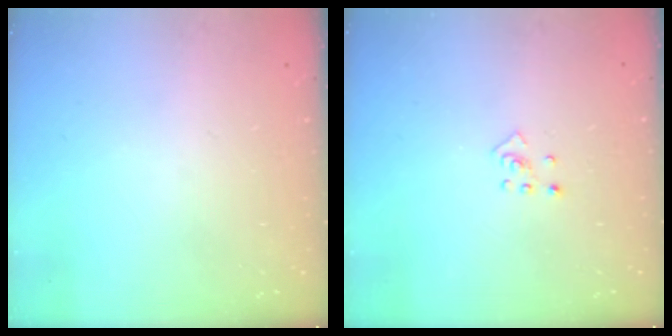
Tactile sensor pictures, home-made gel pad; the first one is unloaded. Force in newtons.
{"total": 3.4, "press": 3.4, "slide": 0.6}